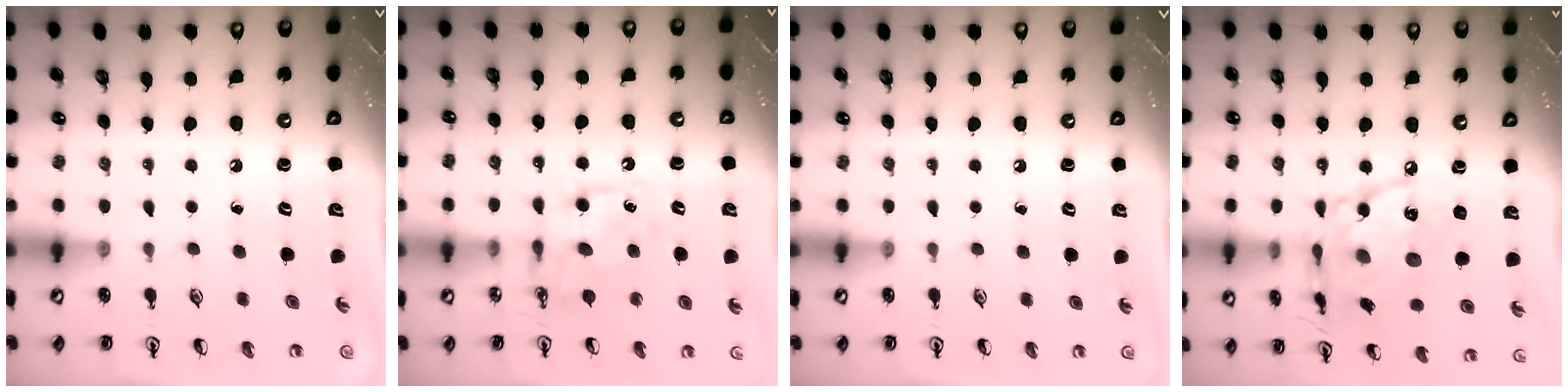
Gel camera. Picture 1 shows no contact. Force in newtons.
{"total": 8.1, "press": 8.1, "slide": 0.4}
{"total": 0.0}
{"total": 16.9, "press": 16.9, "slide": 1.8}